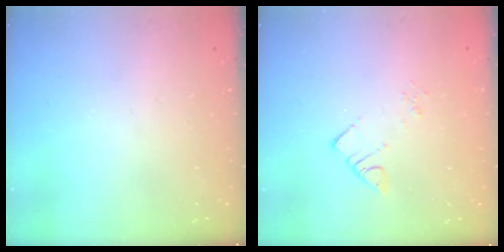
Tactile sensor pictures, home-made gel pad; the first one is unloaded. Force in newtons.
{"total": 3.3, "press": 3.3, "slide": 0.2}